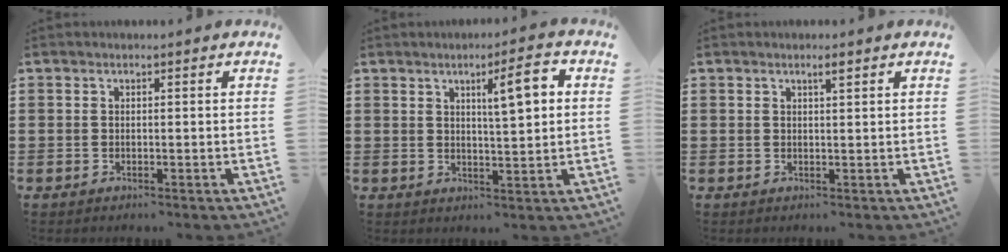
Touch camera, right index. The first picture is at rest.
{"total": 6.8, "force": [2.4, 1.4, 6.2], "torque": [-0.099, -0.003, 0.031]}
{"total": 1.3, "force": [0.8, 0.1, 1.0], "torque": [-0.012, -0.002, 0.012]}